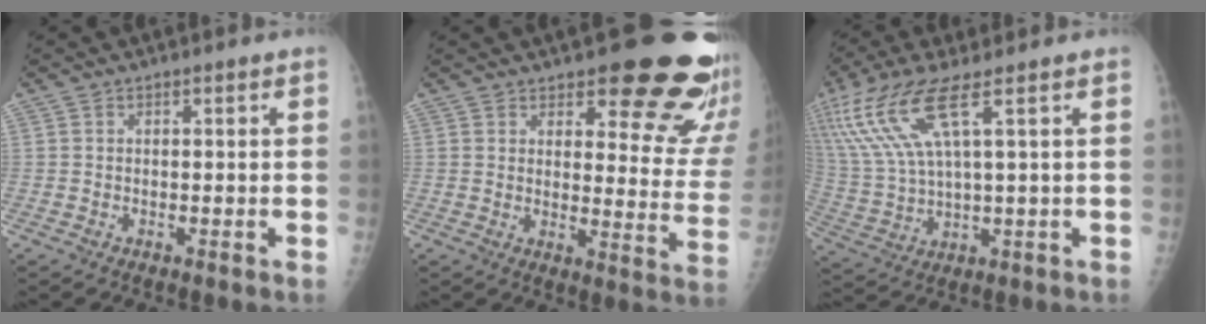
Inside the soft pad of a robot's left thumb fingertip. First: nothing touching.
{"total": 19.5, "force": [14.1, 6.4, 11.8], "torque": [-0.098, -0.094, 0.163]}
{"total": 13.7, "force": [6.5, 3.1, 11.6], "torque": [-0.282, -0.017, 0.139]}